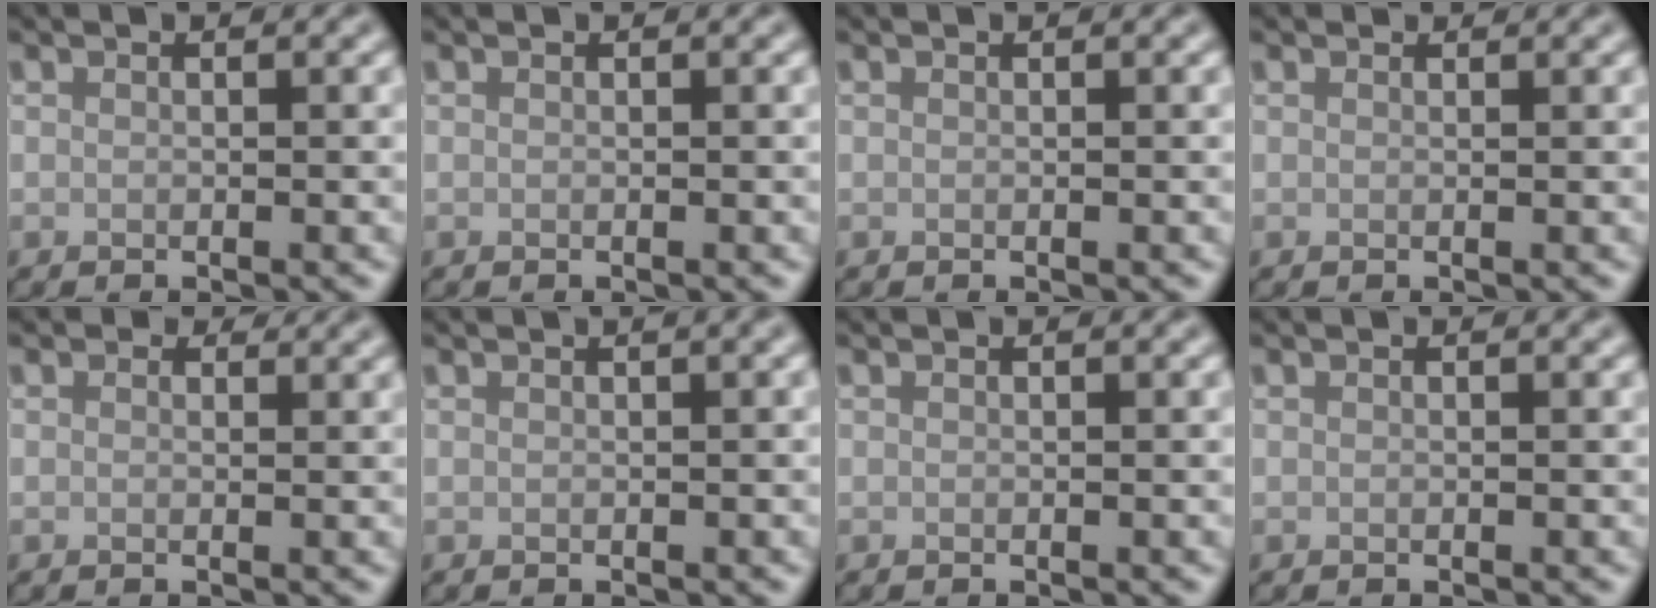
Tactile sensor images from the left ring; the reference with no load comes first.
{"total": 0.0}
{"total": 0.0}
{"total": 0.6, "force": [0.6, 0.2, 0.1], "torque": [-0.003, -0.003, 0.006]}
{"total": 1.0, "force": [0.7, 0.6, 0.3], "torque": [-0.003, -0.004, 0.004]}
{"total": 0.9, "force": [0.3, 0.2, 0.8], "torque": [-0.005, 0.010, 0.004]}
{"total": 0.0}
{"total": 0.0}